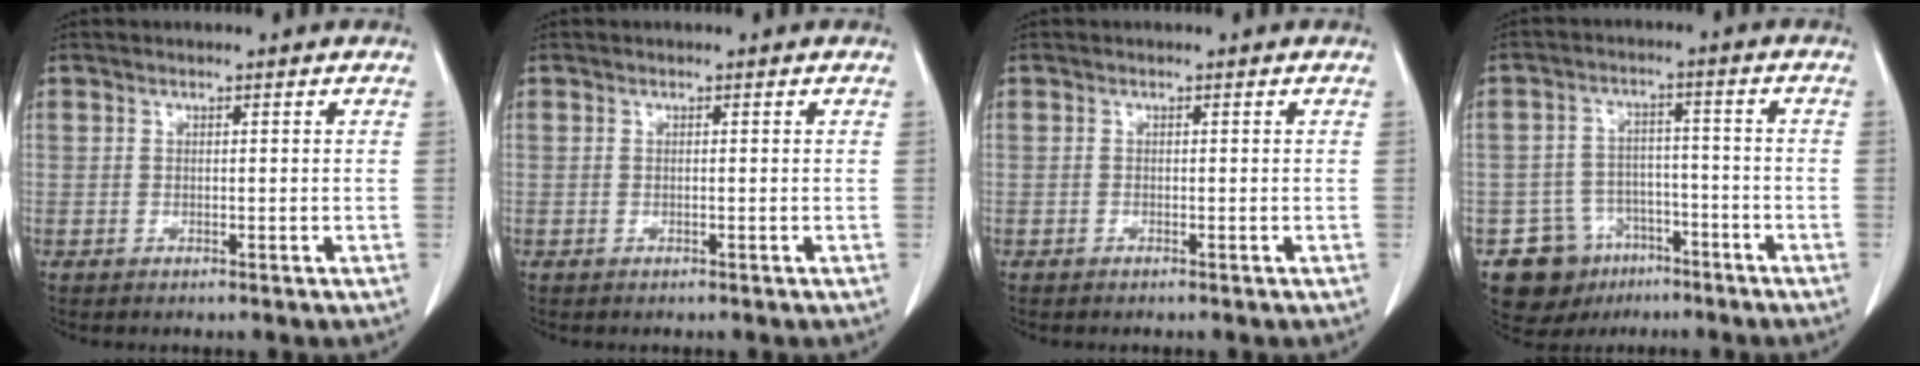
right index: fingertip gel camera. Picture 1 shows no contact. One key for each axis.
{"total": 0.0}
{"total": 0.0}
{"total": 9.3, "fx": -5.5, "fy": 7.3, "fz": 1.7, "tx": -0.029, "ty": 0.026, "tz": -0.077}